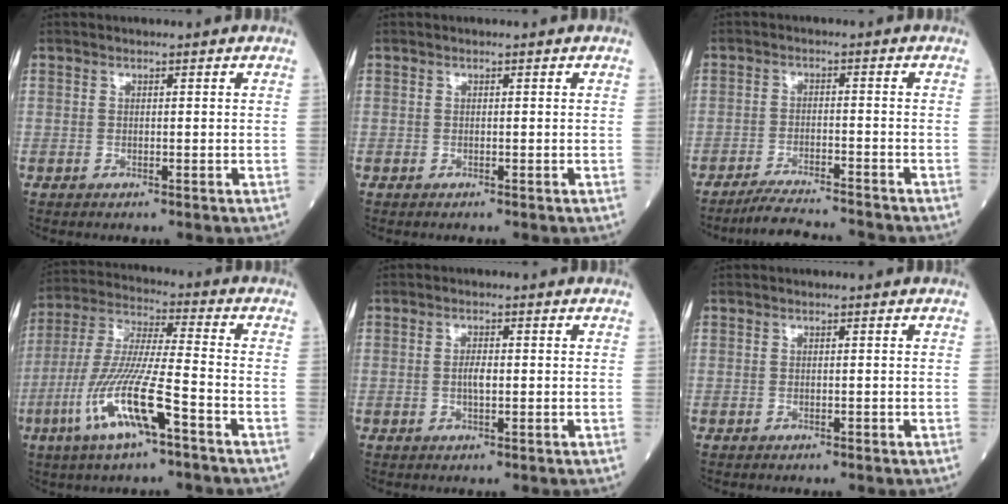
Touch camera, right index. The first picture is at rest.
{"total": 0.0}
{"total": 8.4, "force": [-8.0, 0.0, 2.5], "torque": [-0.039, -0.009, -0.131]}
{"total": 13.9, "force": [-6.2, 0.9, 12.4], "torque": [-0.261, -0.014, -0.117]}
{"total": 1.9, "force": [-0.2, 0.5, 1.8], "torque": [-0.040, 0.001, -0.002]}
{"total": 0.0}